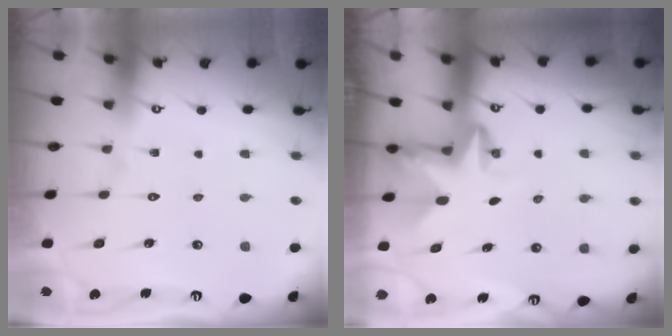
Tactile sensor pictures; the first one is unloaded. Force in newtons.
{"total": 2.9, "press": 2.9, "slide": 0.1}